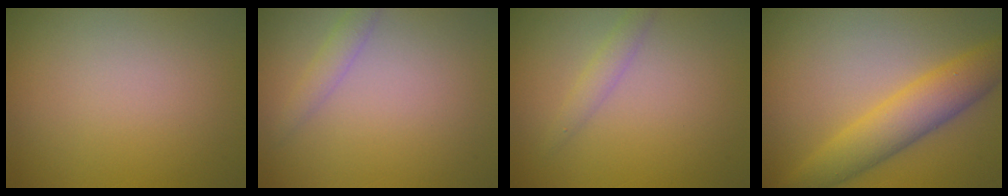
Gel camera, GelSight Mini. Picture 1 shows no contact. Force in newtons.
{"total": 1.5, "press": 1.5, "slide": 0.0}
{"total": 1.4, "press": 1.4, "slide": 0.0}
{"total": 5.3, "press": 5.3, "slide": 0.1}